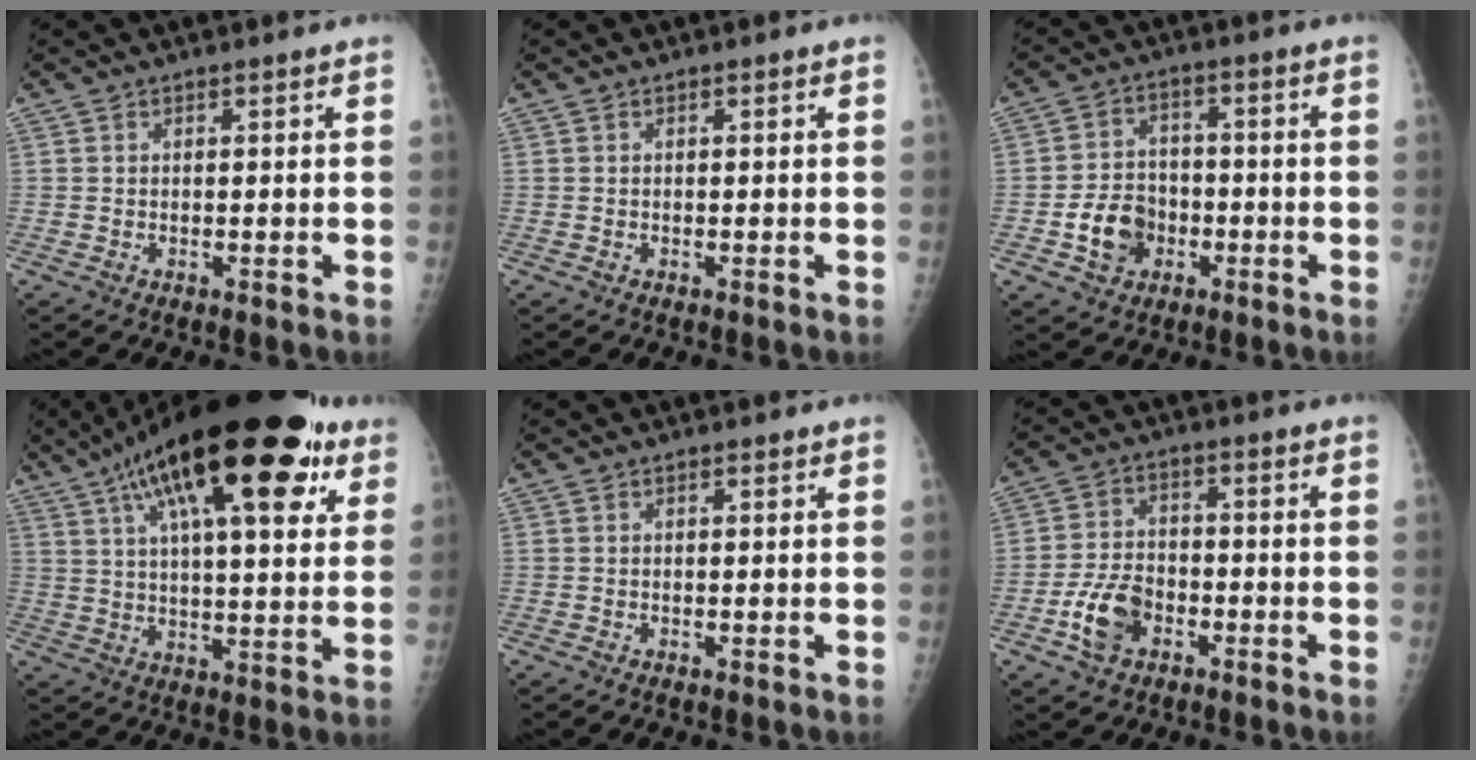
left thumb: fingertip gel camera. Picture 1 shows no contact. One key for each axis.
{"total": 0.0}
{"total": 8.5, "fx": -3.1, "fy": 6.9, "fz": 4.0, "tx": -0.045, "ty": 0.023, "tz": -0.053}
{"total": 28.4, "fx": 14.1, "fy": 9.8, "fz": 22.6, "tx": -0.339, "ty": 0.004, "tz": 0.215}
{"total": 0.0}
{"total": 8.0, "fx": -3.7, "fy": 5.3, "fz": 4.8, "tx": -0.084, "ty": 0.023, "tz": -0.068}